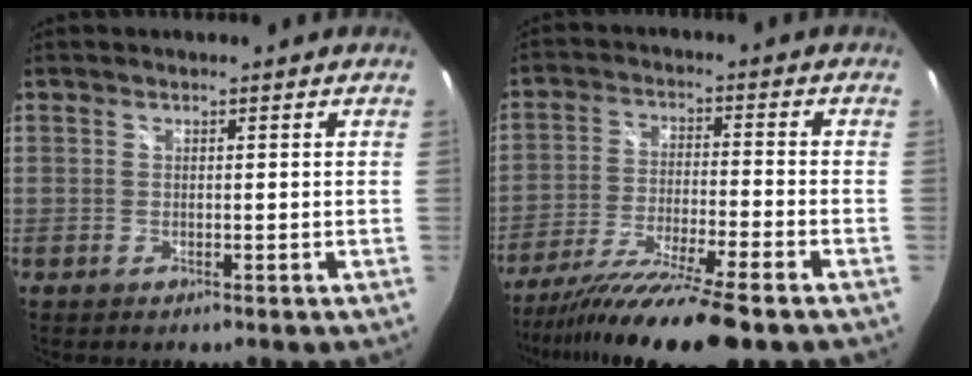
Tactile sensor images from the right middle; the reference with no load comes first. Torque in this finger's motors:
{"motor_torque": [1.16, -0.98, 0.35, 0.21]}